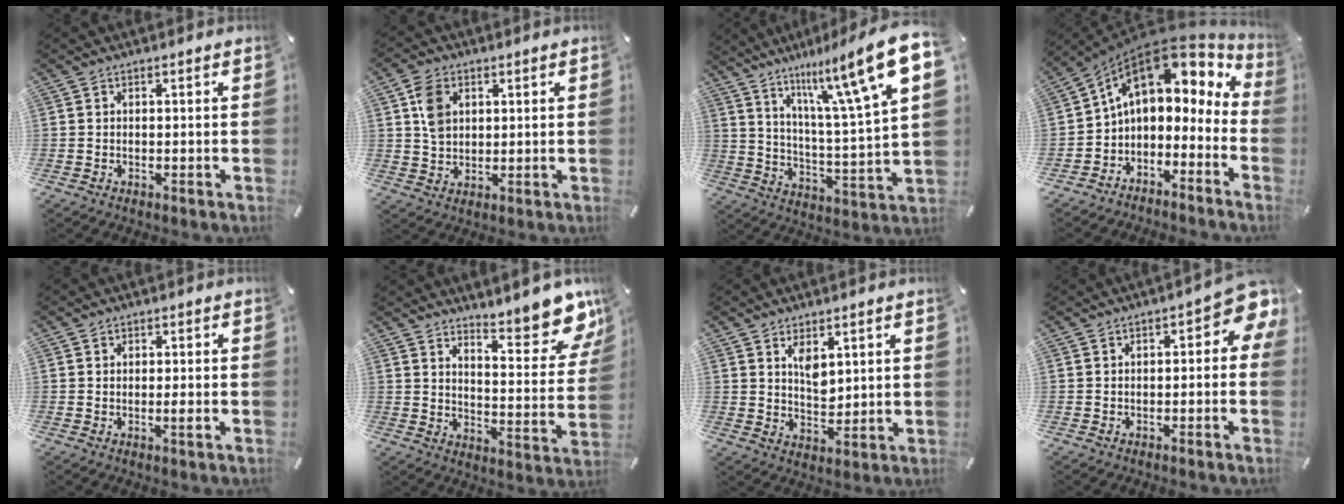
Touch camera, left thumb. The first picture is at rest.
{"total": 6.4, "force": [2.1, 5.1, 3.2], "torque": [-0.075, 0.007, 0.039]}
{"total": 18.2, "force": [11.9, 3.2, 13.4], "torque": [-0.210, -0.074, 0.183]}
{"total": 10.8, "force": [4.4, 7.3, 6.7], "torque": [-0.108, -0.035, 0.076]}
{"total": 1.2, "force": [-0.2, 0.5, 1.1], "torque": [-0.021, -0.001, -0.004]}
{"total": 13.5, "force": [11.3, 3.7, 6.4], "torque": [-0.069, -0.113, 0.187]}
{"total": 5.4, "force": [3.0, 3.3, 3.0], "torque": [-0.037, -0.021, 0.049]}
{"total": 6.5, "force": [1.2, 3.1, 5.5], "torque": [-0.074, -0.010, 0.015]}